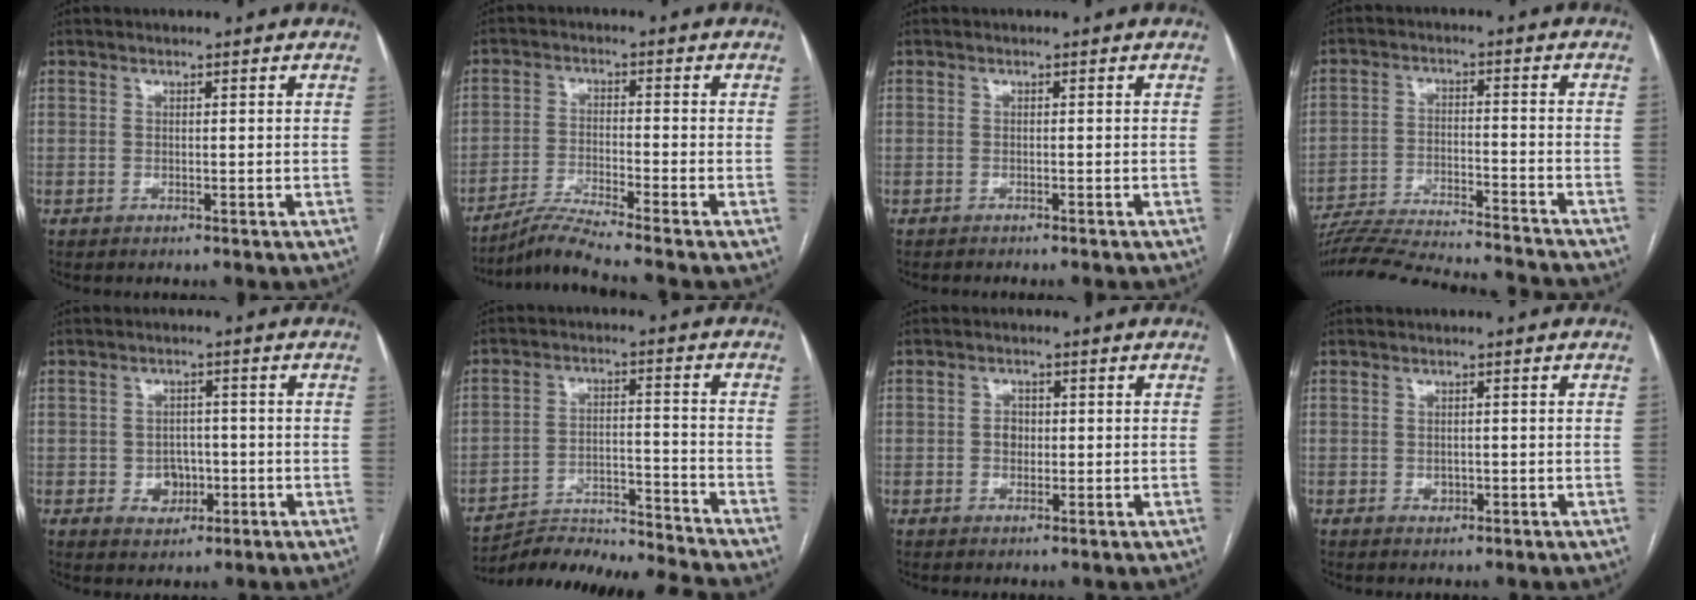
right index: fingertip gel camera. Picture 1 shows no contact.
{"total": 6.9, "force": [-6.0, -2.2, 2.4], "torque": [-0.049, -0.026, -0.113]}
{"total": 2.4, "force": [-2.2, 0.1, 0.9], "torque": [-0.014, -0.001, -0.027]}
{"total": 22.6, "force": [-21.2, 1.3, 7.7], "torque": [-0.135, -0.033, -0.306]}
{"total": 4.5, "force": [-1.1, 3.7, 2.4], "torque": [-0.033, 0.011, -0.008]}
{"total": 14.3, "force": [-14.0, -1.7, 2.1], "torque": [-0.036, 0.011, -0.229]}
{"total": 2.1, "force": [-0.1, 1.7, 1.2], "torque": [-0.018, 0.005, -0.001]}
{"total": 1.3, "force": [-0.3, 1.0, 0.6], "torque": [-0.011, 0.001, -0.001]}